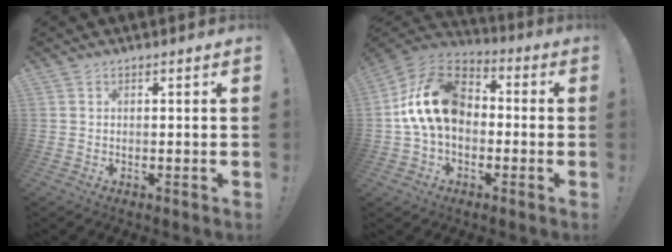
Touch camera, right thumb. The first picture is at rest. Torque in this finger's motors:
{"motor_torque": [0.34, 1.12, 1.67, -0.24, 0.30]}